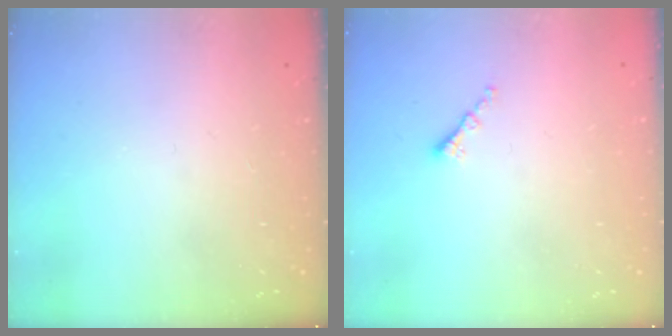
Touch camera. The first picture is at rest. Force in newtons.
{"total": 0.8, "press": 0.8, "slide": 0.2}